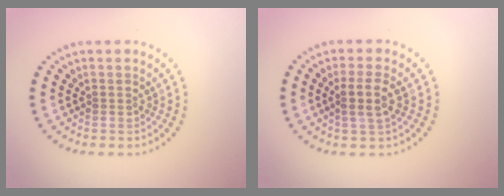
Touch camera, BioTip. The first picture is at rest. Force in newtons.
{"total": 2.3, "press": 2.2, "slide": 0.9}